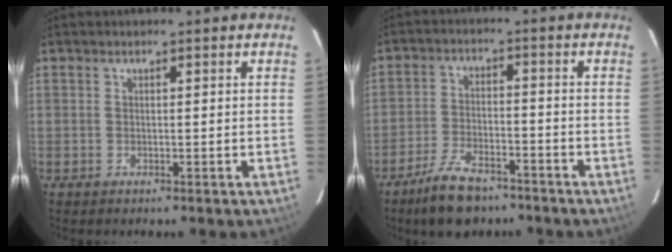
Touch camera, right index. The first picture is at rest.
{"total": 9.6, "force": [-7.2, 3.9, 4.8], "torque": [-0.114, 0.001, -0.124]}